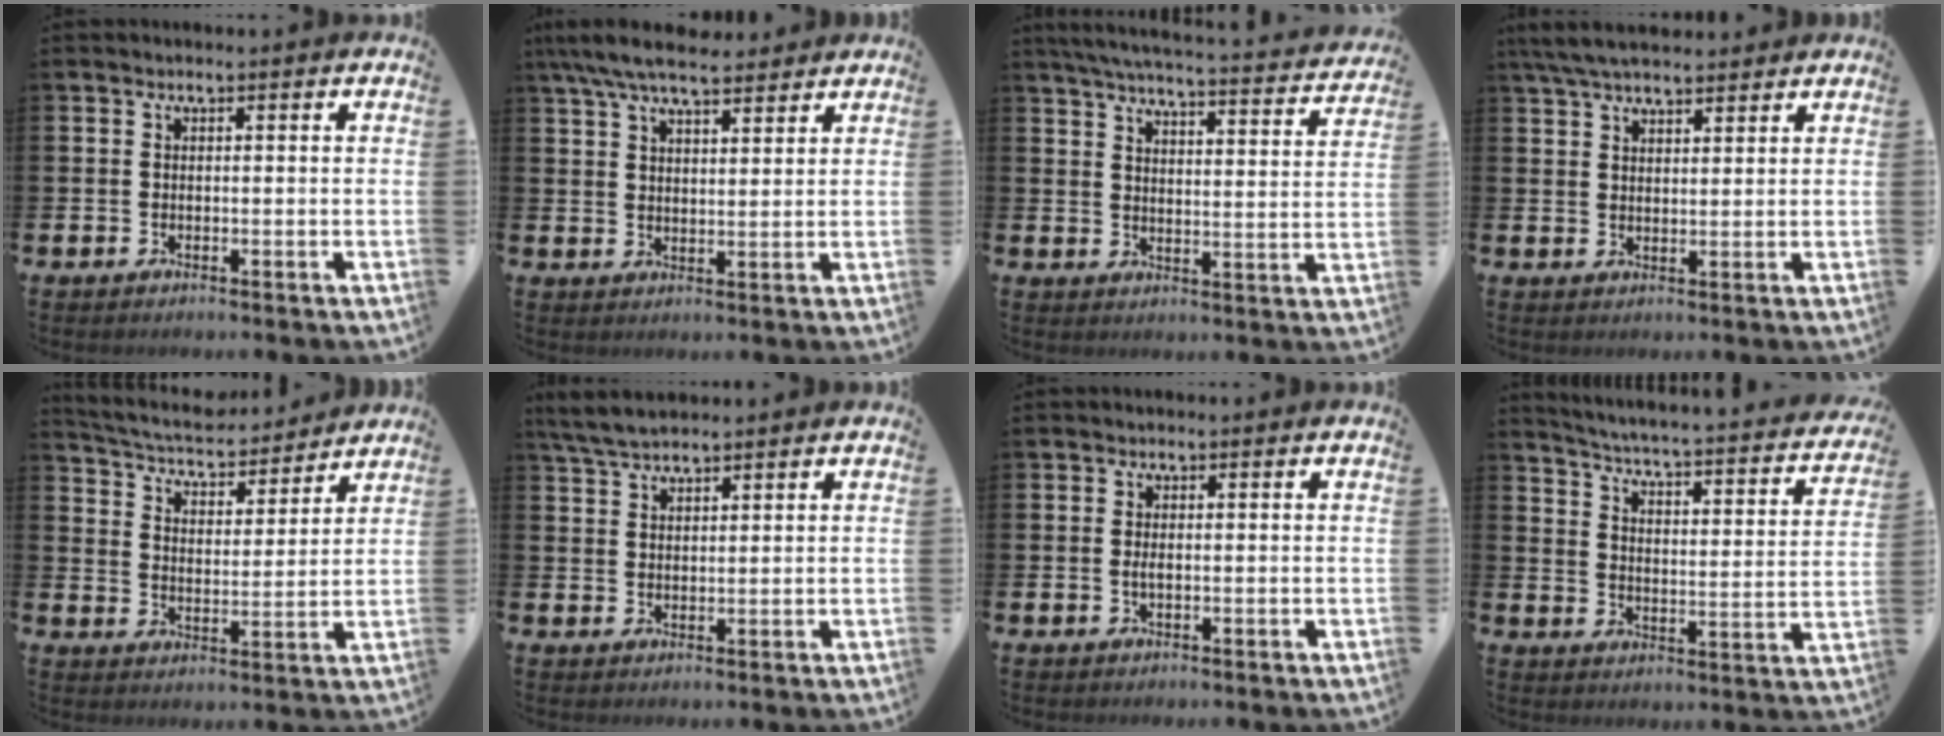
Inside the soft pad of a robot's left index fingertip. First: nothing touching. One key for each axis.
{"total": 7.1, "fx": 6.3, "fy": 1.8, "fz": 2.8, "tx": -0.073, "ty": -0.018, "tz": 0.115}
{"total": 5.3, "fx": 5.1, "fy": 0.2, "fz": 1.7, "tx": -0.049, "ty": -0.040, "tz": 0.083}
{"total": 5.3, "fx": 4.9, "fy": 1.2, "fz": 1.8, "tx": -0.055, "ty": -0.006, "tz": 0.092}
{"total": 5.9, "fx": 5.6, "fy": 1.2, "fz": 1.2, "tx": -0.058, "ty": -0.044, "tz": 0.095}
{"total": 4.4, "fx": 4.1, "fy": 0.8, "fz": 1.6, "tx": -0.049, "ty": -0.005, "tz": 0.077}
{"total": 0.9, "fx": 0.0, "fy": 0.3, "fz": 0.8, "tx": -0.016, "ty": 0.003, "tz": -0.002}
{"total": 3.4, "fx": 3.1, "fy": 0.2, "fz": 1.5, "tx": -0.051, "ty": -0.039, "tz": 0.040}